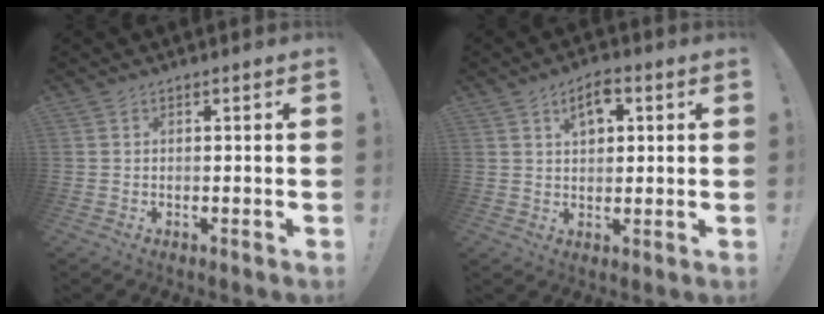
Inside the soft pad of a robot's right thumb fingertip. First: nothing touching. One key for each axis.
{"total": 6.2, "fx": 2.6, "fy": 3.4, "fz": 4.5, "tx": -0.066, "ty": -0.001, "tz": 0.042}